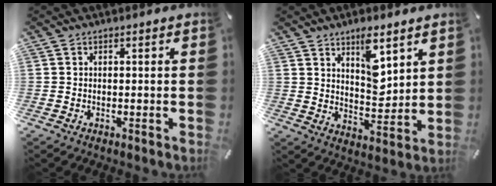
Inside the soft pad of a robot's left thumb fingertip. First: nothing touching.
{"total": 9.7, "force": [5.8, 5.0, 6.0], "torque": [-0.072, -0.043, 0.096]}